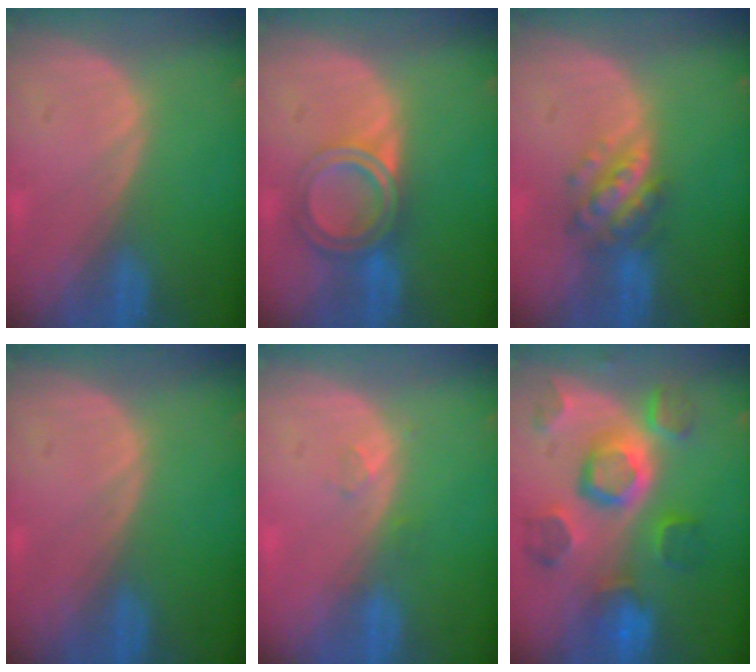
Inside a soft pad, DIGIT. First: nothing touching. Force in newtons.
{"total": 6.4, "press": 5.4, "slide": 3.5}
{"total": 5.9, "press": 5.3, "slide": 2.7}
{"total": 0.0}
{"total": 1.4, "press": 1.3, "slide": 0.6}
{"total": 11.4, "press": 10.0, "slide": 5.5}